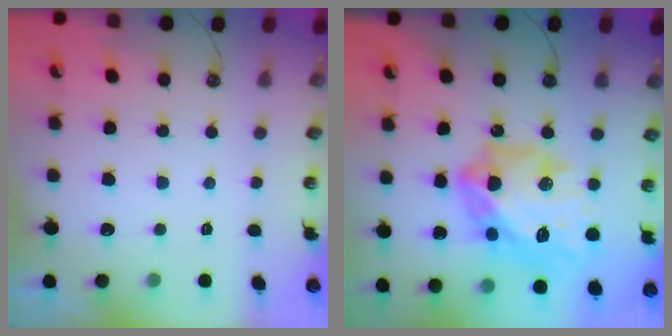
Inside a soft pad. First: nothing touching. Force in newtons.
{"total": 25.4, "press": 25.2, "slide": 2.7}